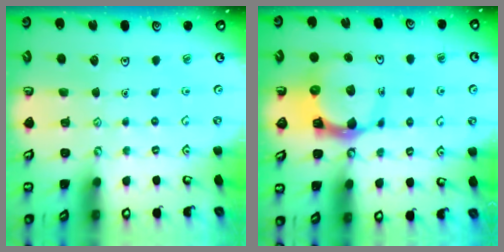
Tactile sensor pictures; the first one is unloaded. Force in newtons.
{"total": 8.7, "press": 8.7, "slide": 1.2}